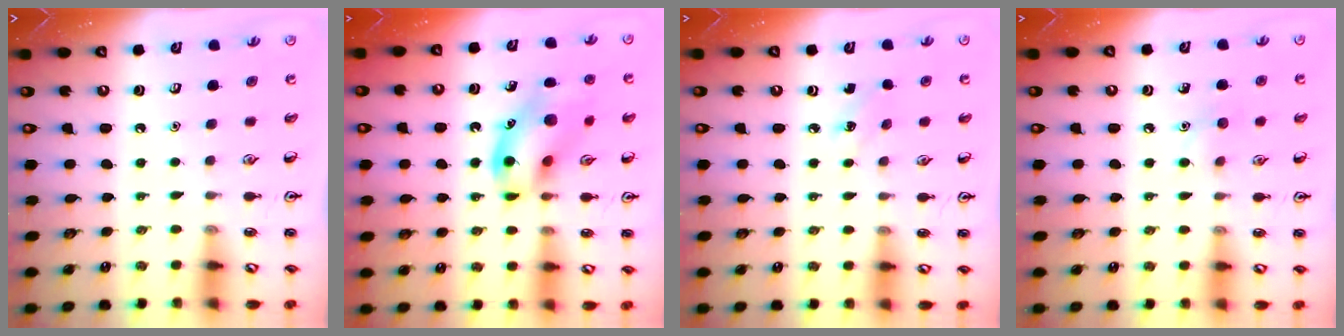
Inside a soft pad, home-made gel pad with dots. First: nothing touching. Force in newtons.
{"total": 13.6, "press": 13.5, "slide": 1.5}
{"total": 3.1, "press": 2.9, "slide": 1.1}
{"total": 5.9, "press": 5.7, "slide": 1.8}